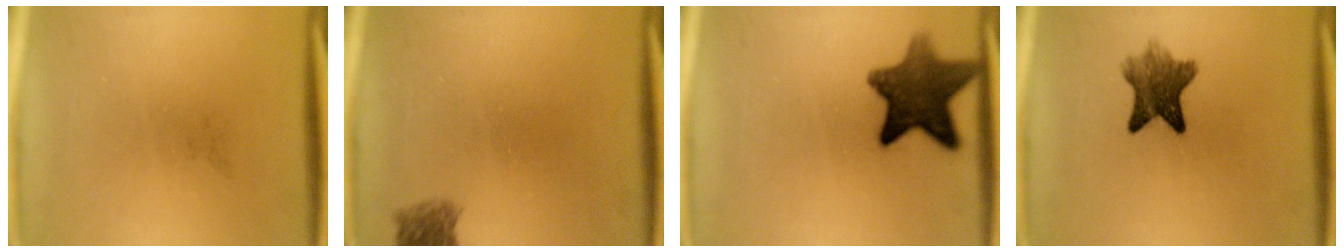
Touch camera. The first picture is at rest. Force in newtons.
{"total": 2.6}
{"total": 11.1}
{"total": 7.0}